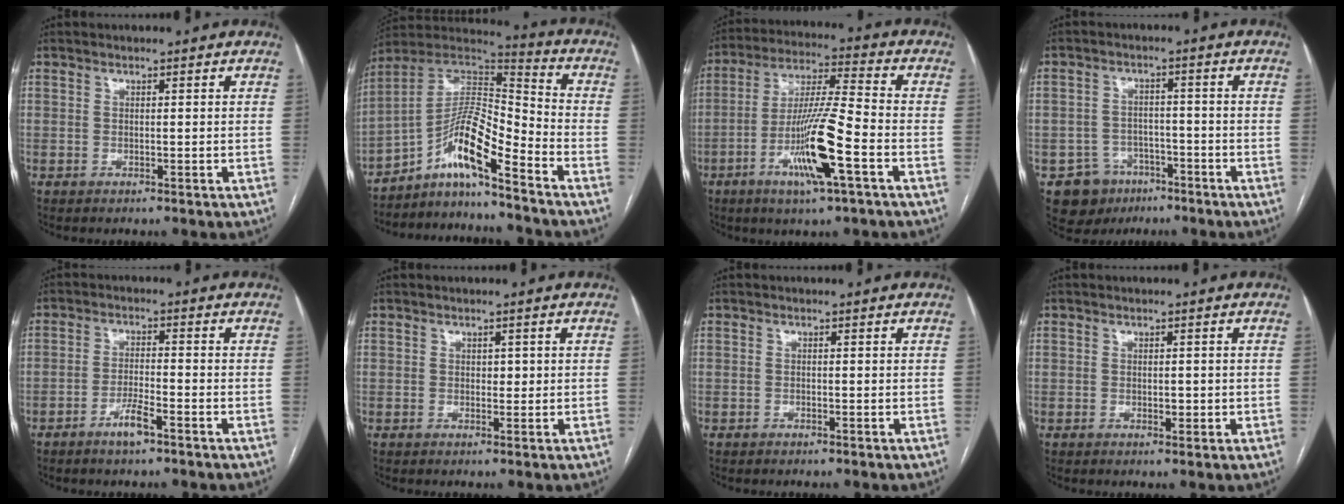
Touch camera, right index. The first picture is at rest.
{"total": 11.8, "force": [-7.4, 1.3, 9.1], "torque": [-0.171, 0.029, -0.135]}
{"total": 13.7, "force": [-5.2, 0.5, 12.7], "torque": [-0.245, -0.009, -0.097]}
{"total": 6.9, "force": [-3.8, 5.7, 1.0], "torque": [-0.016, 0.010, -0.051]}
{"total": 4.0, "force": [-2.7, 0.5, 3.0], "torque": [-0.058, -0.001, -0.049]}
{"total": 1.2, "force": [0.2, 0.8, 0.8], "torque": [-0.007, 0.001, 0.003]}
{"total": 0.0}
{"total": 1.6, "force": [-0.2, 1.0, 1.3], "torque": [-0.017, 0.000, 0.001]}